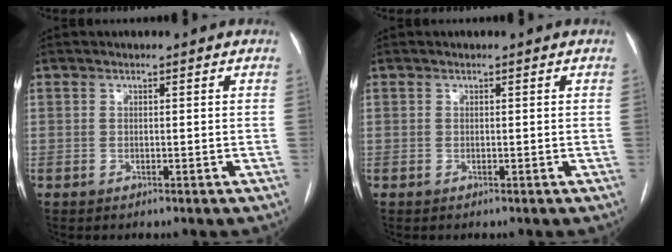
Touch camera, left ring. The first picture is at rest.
{"total": 0.0}